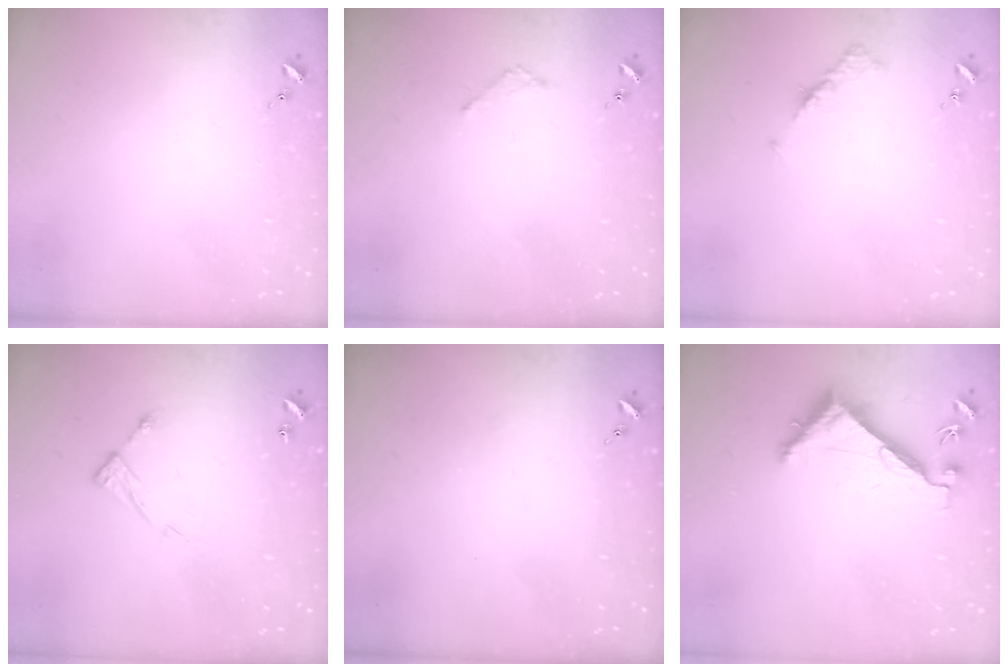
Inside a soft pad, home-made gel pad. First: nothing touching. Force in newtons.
{"total": 1.8, "press": 1.8, "slide": 0.2}
{"total": 5.3, "press": 5.2, "slide": 0.7}
{"total": 6.4, "press": 6.4, "slide": 0.3}
{"total": 0.0}
{"total": 7.2, "press": 7.2, "slide": 0.3}